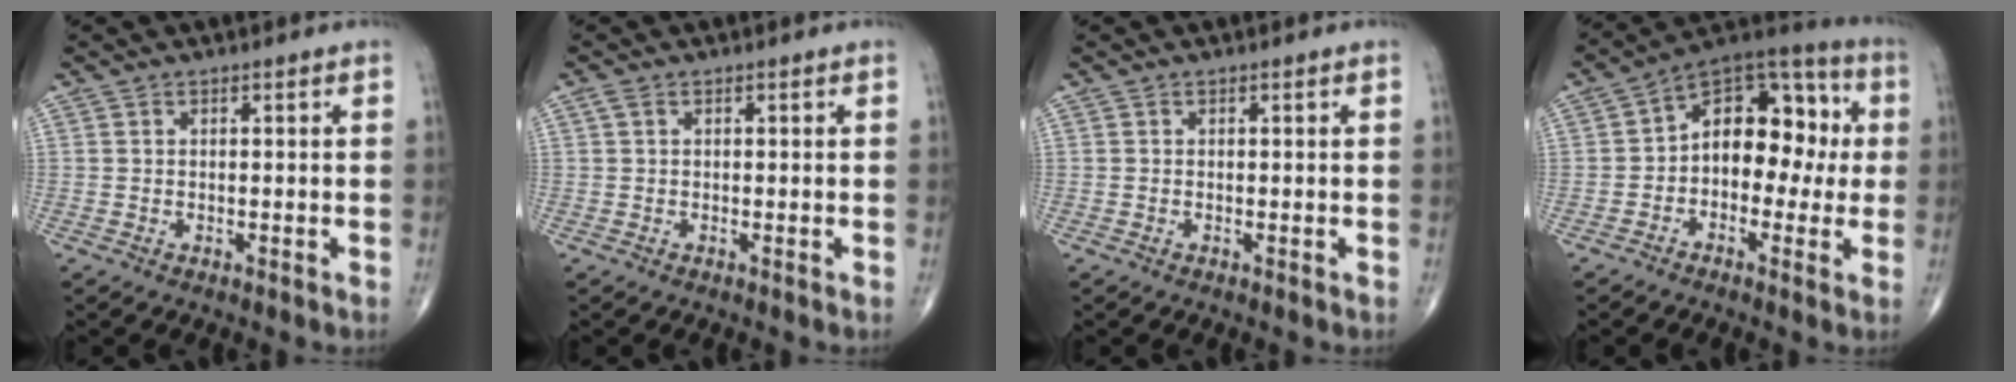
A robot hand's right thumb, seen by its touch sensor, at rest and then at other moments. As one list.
[{"total": 1.0, "force": [0.3, 0.6, 0.7], "torque": [-0.017, 0.007, 0.007]}, {"total": 0.0}, {"total": 14.7, "force": [0.1, 9.7, 11.1], "torque": [-0.117, 0.048, -0.017]}]